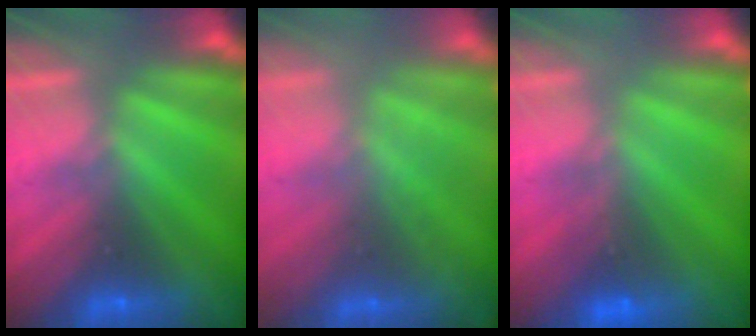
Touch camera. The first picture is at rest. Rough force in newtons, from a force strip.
{"total": 1.7}
{"total": 1.2}